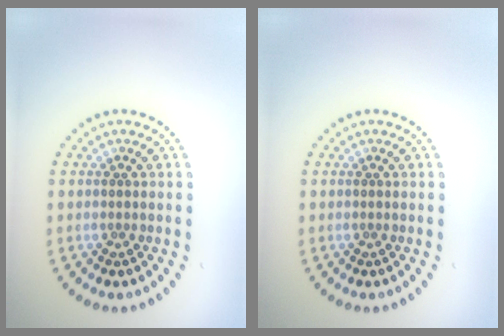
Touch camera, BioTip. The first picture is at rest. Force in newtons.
{"total": 0.0}